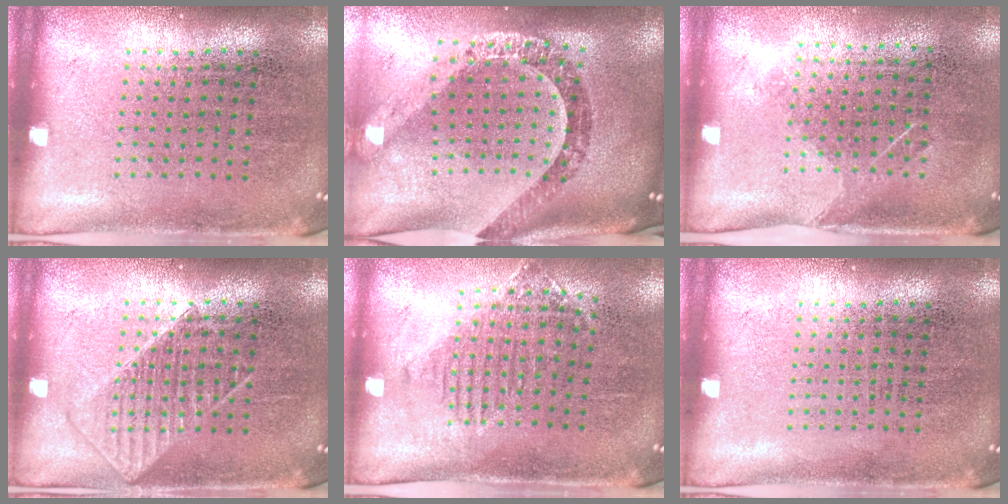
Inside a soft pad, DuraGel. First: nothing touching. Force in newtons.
{"total": 2.4, "press": 1.9, "slide": 1.5}
{"total": 1.2, "press": 0.9, "slide": 0.7}
{"total": 1.8, "press": 1.8, "slide": 0.4}
{"total": 1.2, "press": 1.1, "slide": 0.5}
{"total": 0.0}